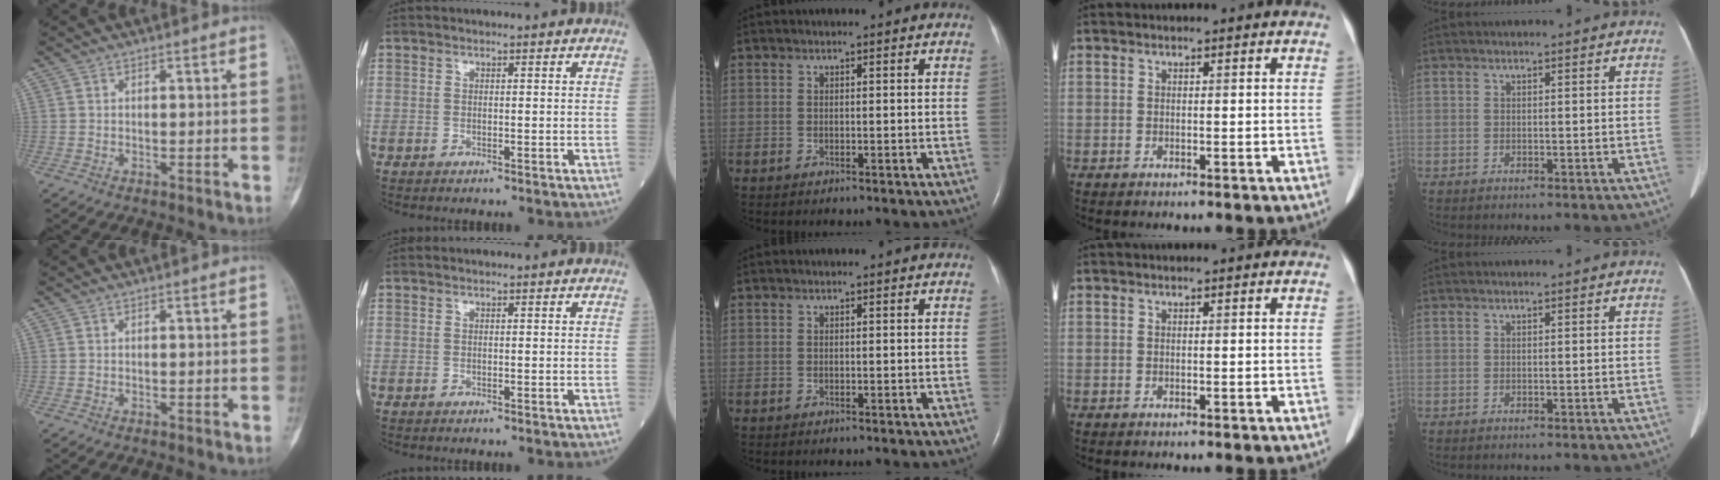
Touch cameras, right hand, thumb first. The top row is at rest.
{}